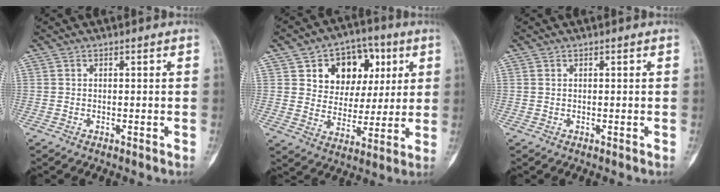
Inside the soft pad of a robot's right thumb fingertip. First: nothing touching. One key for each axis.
{"total": 14.1, "fx": 5.1, "fy": 10.6, "fz": 7.8, "tx": -0.063, "ty": -0.006, "tz": 0.083}
{"total": 0.0}